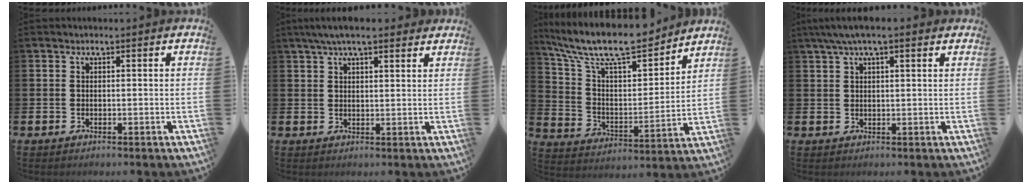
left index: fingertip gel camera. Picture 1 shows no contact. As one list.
[{"total": 5.1, "force": [4.2, 1.1, 2.6], "torque": [-0.058, -0.005, 0.075]}, {"total": 12.1, "force": [10.7, 3.1, 4.8], "torque": [-0.127, -0.073, 0.185]}, {"total": 4.0, "force": [2.8, 0.8, 2.7], "torque": [-0.053, 0.002, 0.050]}]